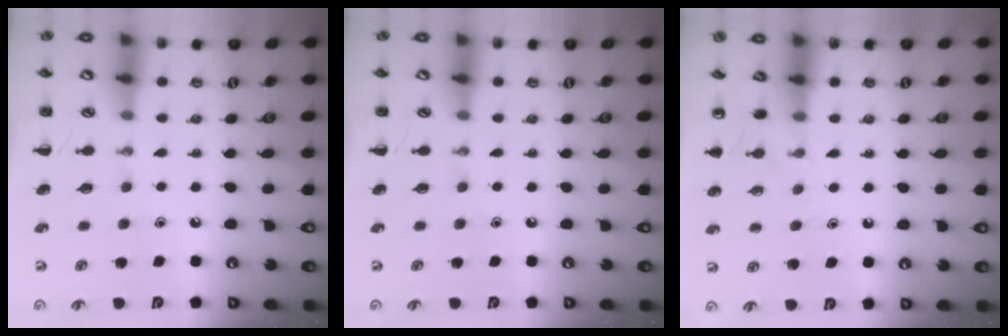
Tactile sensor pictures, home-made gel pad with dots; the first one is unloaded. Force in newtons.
{"total": 0.0}
{"total": 4.9, "press": 4.6, "slide": 1.6}